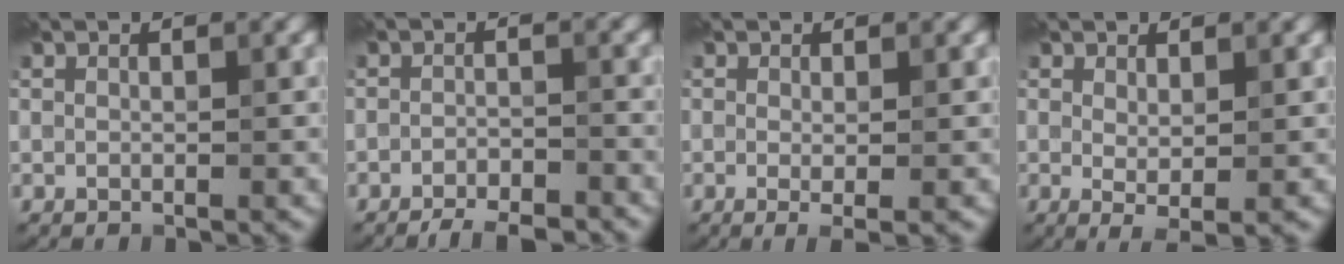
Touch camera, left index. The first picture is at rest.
{"total": 4.3, "force": [-3.7, 1.1, 2.0], "torque": [-0.028, -0.004, -0.057]}
{"total": 1.7, "force": [-0.2, 0.3, 1.6], "torque": [-0.030, -0.009, -0.004]}
{"total": 1.6, "force": [0.4, 0.3, 1.5], "torque": [-0.026, -0.010, 0.010]}